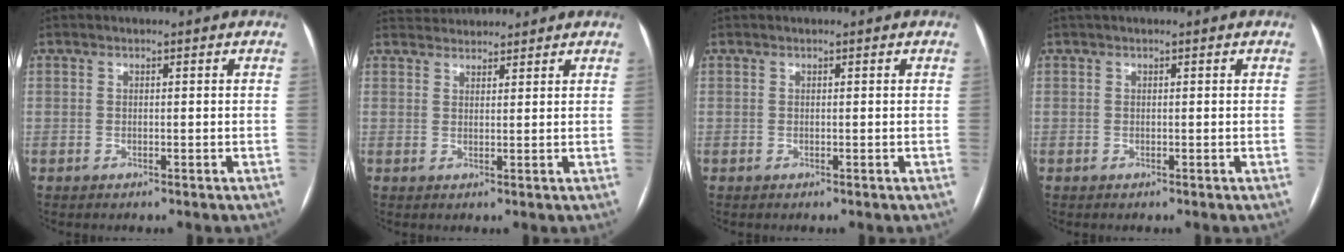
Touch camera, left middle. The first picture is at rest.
{"total": 4.6, "force": [4.5, 1.1, 0.4], "torque": [-0.008, 0.033, 0.073]}
{"total": 0.0}
{"total": 0.9, "force": [0.7, 0.1, 0.6], "torque": [-0.009, 0.023, 0.013]}